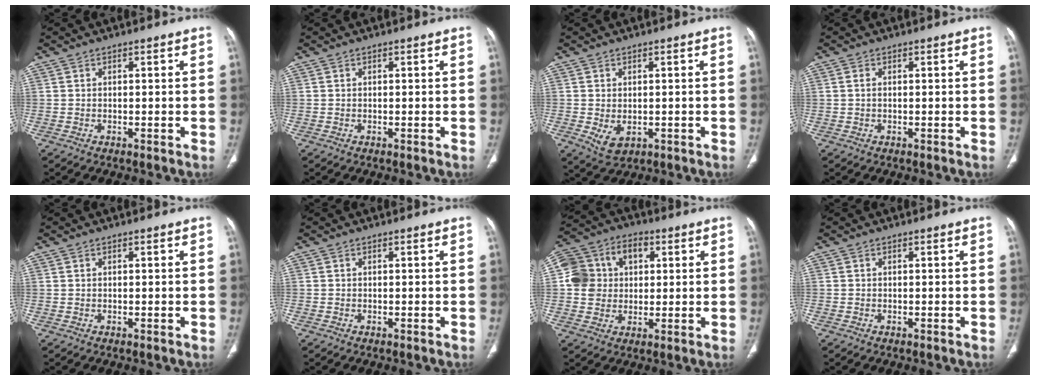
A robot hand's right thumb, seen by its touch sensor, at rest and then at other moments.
{"total": 0.0}
{"total": 4.0, "force": [-0.6, 2.7, 2.9], "torque": [-0.048, -0.007, 0.004]}
{"total": 0.8, "force": [0.1, 0.5, 0.6], "torque": [-0.016, 0.004, 0.003]}
{"total": 0.0}
{"total": 0.0}
{"total": 11.8, "force": [2.0, 10.1, 5.8], "torque": [-0.084, 0.019, 0.028]}
{"total": 0.0}